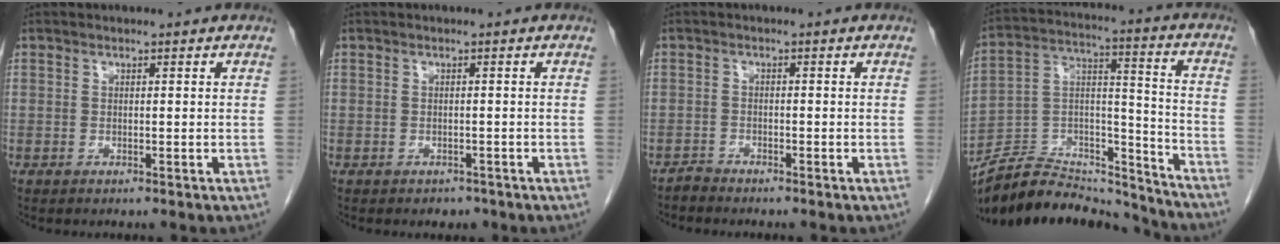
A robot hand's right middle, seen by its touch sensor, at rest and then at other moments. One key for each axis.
{"total": 1.5, "fx": -1.1, "fy": 0.9, "fz": 0.2, "tx": -0.006, "ty": 0.001, "tz": -0.013}
{"total": 1.3, "fx": -1.3, "fy": 0.1, "fz": -0.3, "tx": 0.007, "ty": -0.003, "tz": -0.025}
{"total": 22.3, "fx": -21.2, "fy": 4.9, "fz": 5.0, "tx": -0.117, "ty": 0.032, "tz": -0.337}